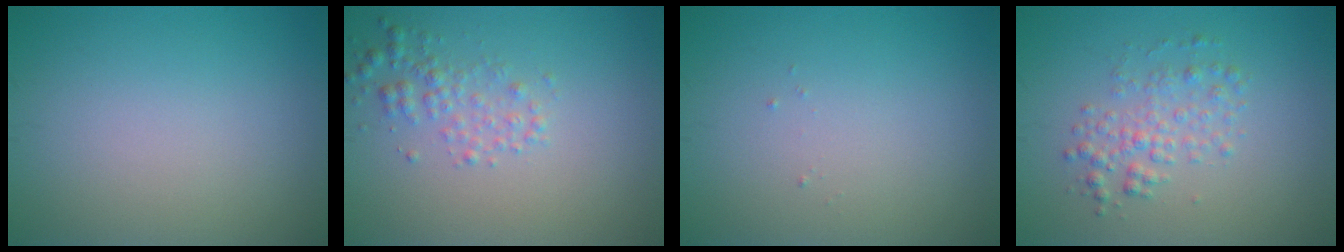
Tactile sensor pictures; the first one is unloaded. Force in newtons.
{"total": 2.1, "press": 2.1, "slide": 0.1}
{"total": 0.0}
{"total": 2.5, "press": 2.5, "slide": 0.0}